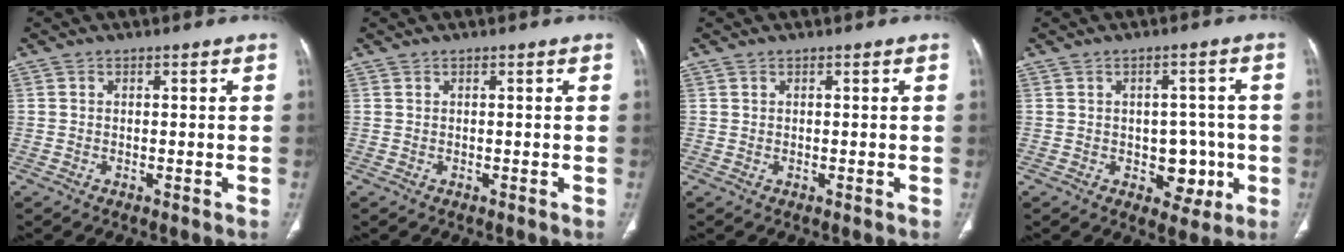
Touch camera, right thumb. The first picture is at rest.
{"total": 0.0}
{"total": 0.0}
{"total": 6.9, "force": [-1.6, 5.0, 4.5], "torque": [-0.020, 0.010, -0.015]}